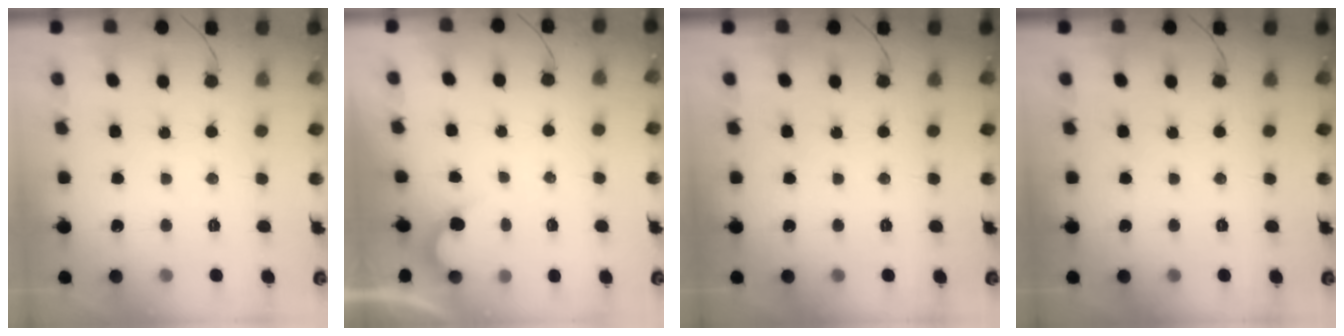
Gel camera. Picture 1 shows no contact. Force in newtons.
{"total": 2.1, "press": 2.1, "slide": 0.1}
{"total": 0.0}
{"total": 0.0}